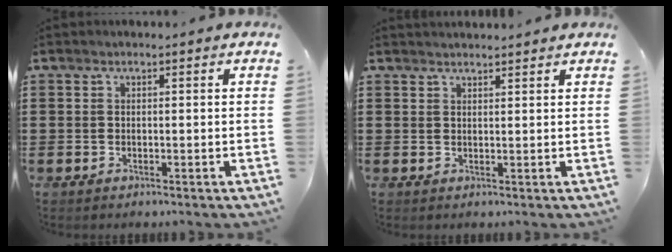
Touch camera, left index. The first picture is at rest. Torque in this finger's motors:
{"motor_torque": [2.14, 0.00, 0.02, 0.01]}